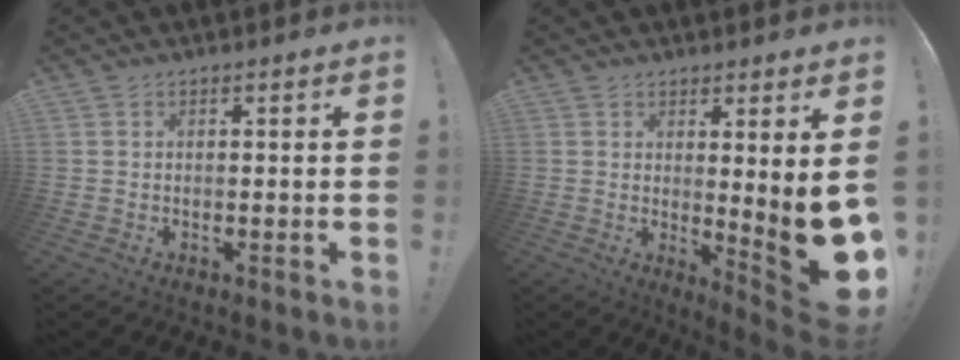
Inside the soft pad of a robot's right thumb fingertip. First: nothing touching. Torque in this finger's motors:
{"motor_torque": [0.44, 0.65, 0.76, 0.74, 0.15]}